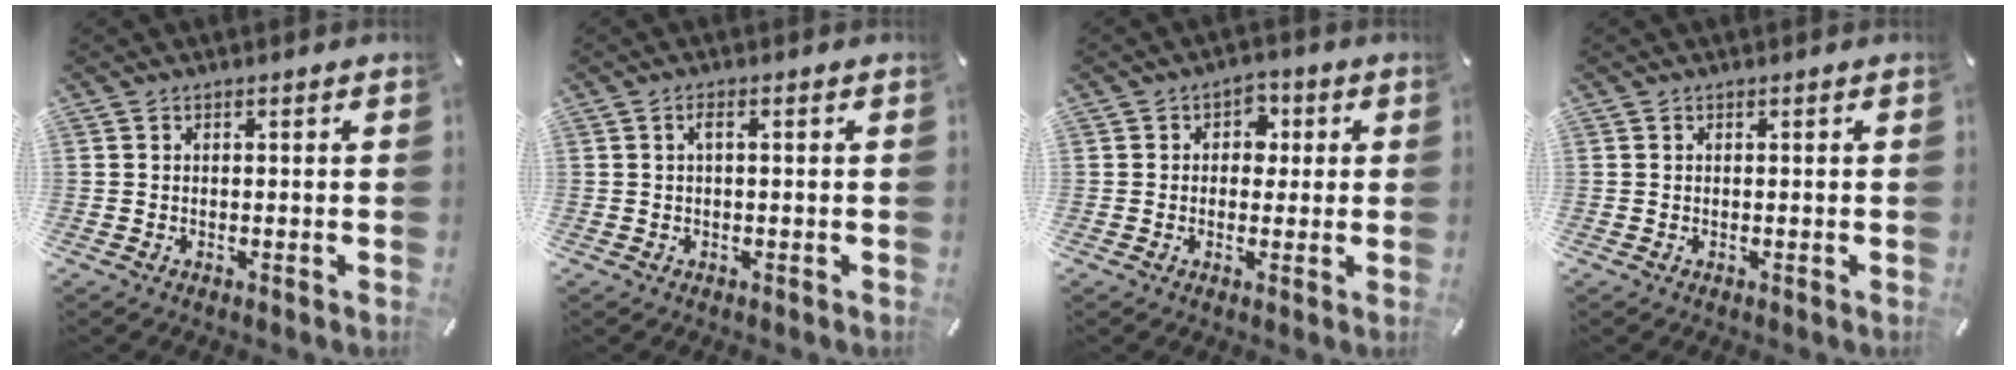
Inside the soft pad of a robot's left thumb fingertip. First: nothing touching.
{"total": 1.5, "force": [0.0, 0.3, 1.5], "torque": [-0.029, 0.002, -0.002]}
{"total": 4.2, "force": [0.1, 3.8, 1.9], "torque": [-0.013, 0.002, -0.008]}
{"total": 0.0}